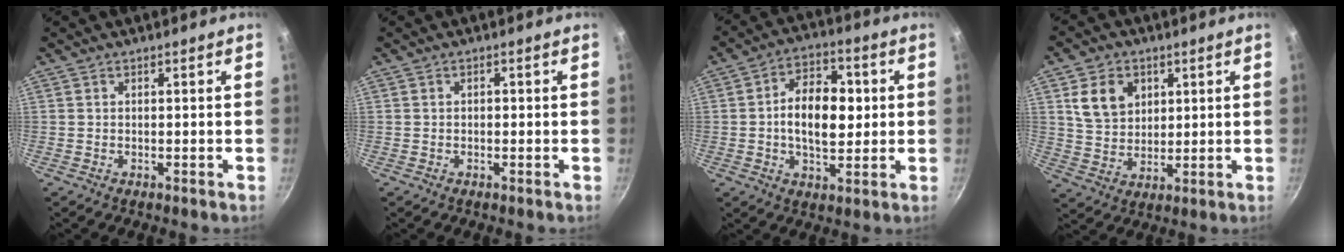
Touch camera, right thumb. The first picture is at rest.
{"total": 0.7, "force": [-0.1, 0.5, 0.5], "torque": [-0.002, 0.002, -0.004]}
{"total": 12.6, "force": [0.5, 7.4, 10.1], "torque": [-0.137, 0.011, 0.005]}
{"total": 9.3, "force": [3.5, 7.2, 4.7], "torque": [-0.056, -0.013, 0.072]}